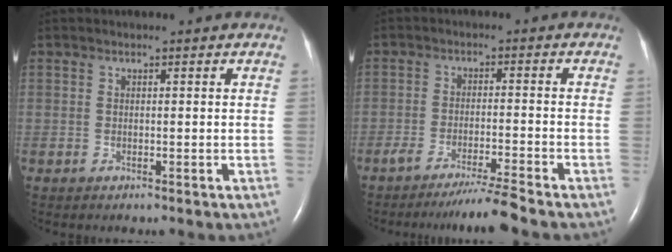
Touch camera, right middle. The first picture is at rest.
{"total": 5.6, "force": [-4.7, -1.7, 2.4], "torque": [-0.039, -0.021, -0.084]}